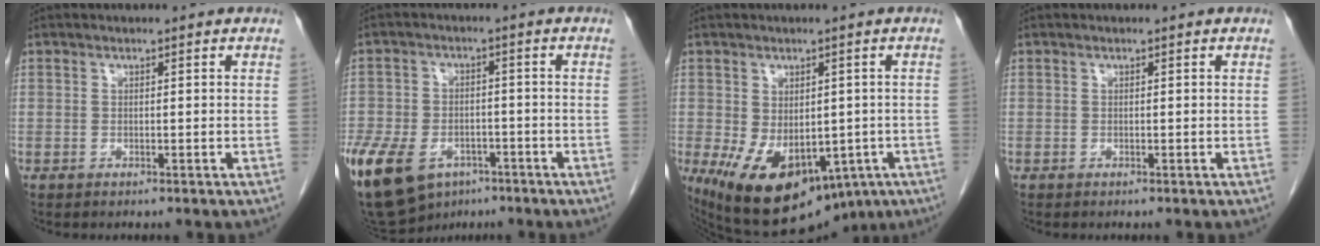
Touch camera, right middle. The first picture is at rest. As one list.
[{"total": 24.4, "force": [-12.7, 16.5, 12.7], "torque": [-0.379, -0.025, -0.198]}, {"total": 18.3, "force": [-8.6, 10.6, 12.1], "torque": [-0.194, -0.025, -0.102]}, {"total": 0.0}]